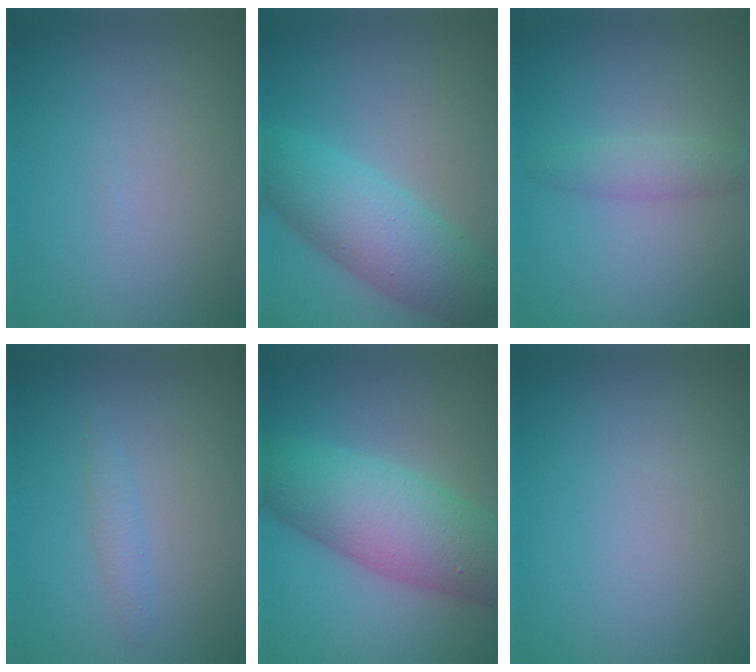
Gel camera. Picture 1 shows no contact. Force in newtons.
{"total": 7.3, "press": 7.3, "slide": 0.1}
{"total": 1.9, "press": 1.9, "slide": 0.0}
{"total": 1.2, "press": 1.2, "slide": 0.0}
{"total": 9.4, "press": 9.4, "slide": 0.3}
{"total": 0.0}